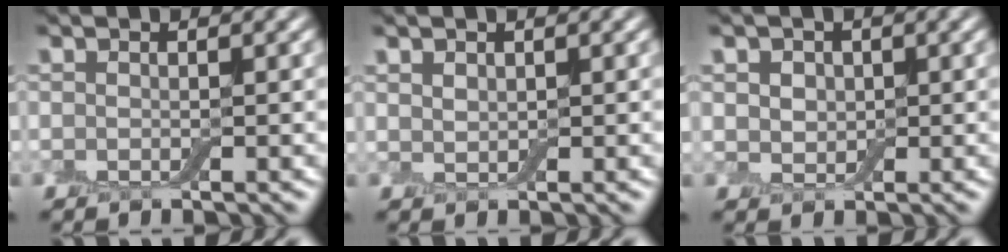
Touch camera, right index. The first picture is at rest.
{"total": 1.0, "force": [0.7, 0.7, 0.4], "torque": [-0.009, 0.000, 0.017]}
{"total": 3.1, "force": [1.2, 2.4, 1.5], "torque": [-0.028, 0.011, 0.008]}